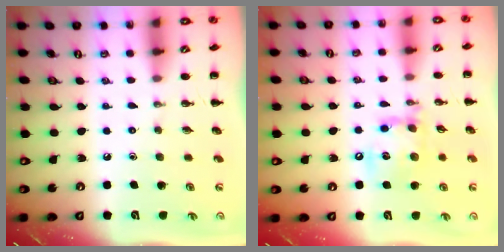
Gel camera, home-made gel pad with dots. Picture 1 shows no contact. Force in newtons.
{"total": 13.7, "press": 13.5, "slide": 2.3}